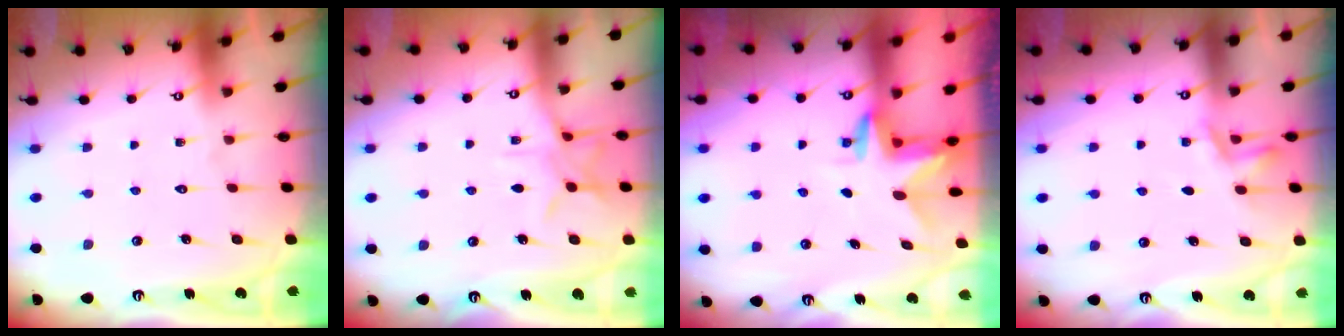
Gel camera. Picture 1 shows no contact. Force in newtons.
{"total": 7.4, "press": 7.3, "slide": 0.7}
{"total": 3.1, "press": 3.1, "slide": 0.2}
{"total": 2.7, "press": 2.3, "slide": 1.5}